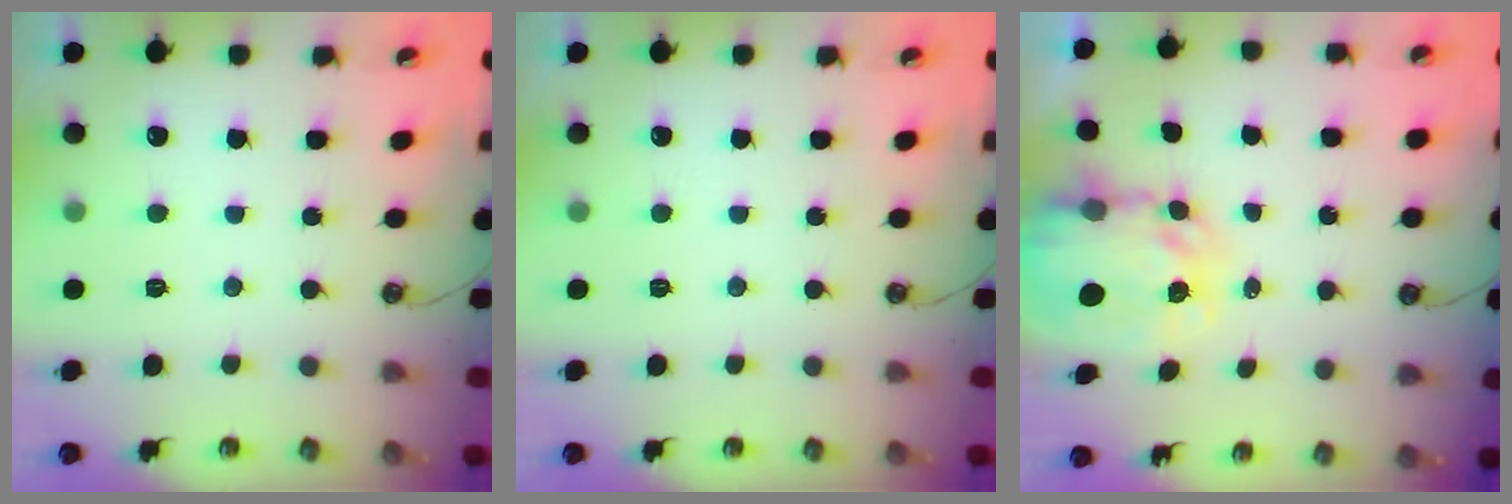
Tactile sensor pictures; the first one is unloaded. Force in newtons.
{"total": 0.0}
{"total": 6.3, "press": 6.3, "slide": 0.6}